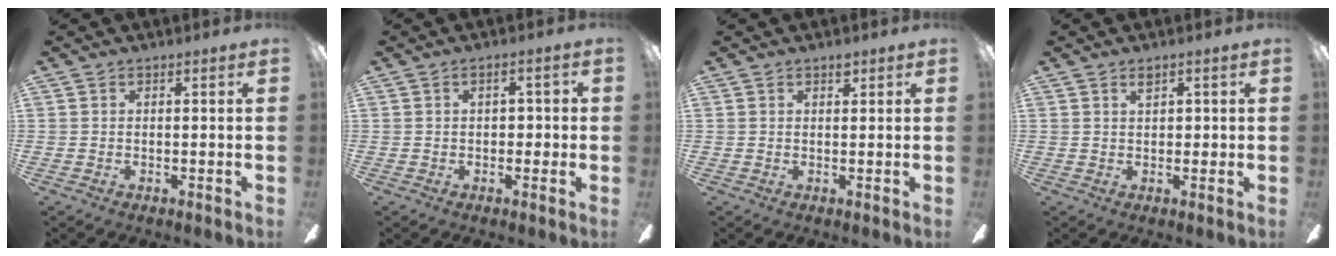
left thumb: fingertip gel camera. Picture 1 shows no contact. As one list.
[{"total": 3.1, "force": [0.2, 2.1, 2.3], "torque": [-0.030, 0.005, -0.003]}, {"total": 1.5, "force": [1.2, 0.7, 0.6], "torque": [0.002, -0.006, 0.018]}, {"total": 1.9, "force": [1.2, 0.9, 1.2], "torque": [-0.012, -0.003, 0.017]}]